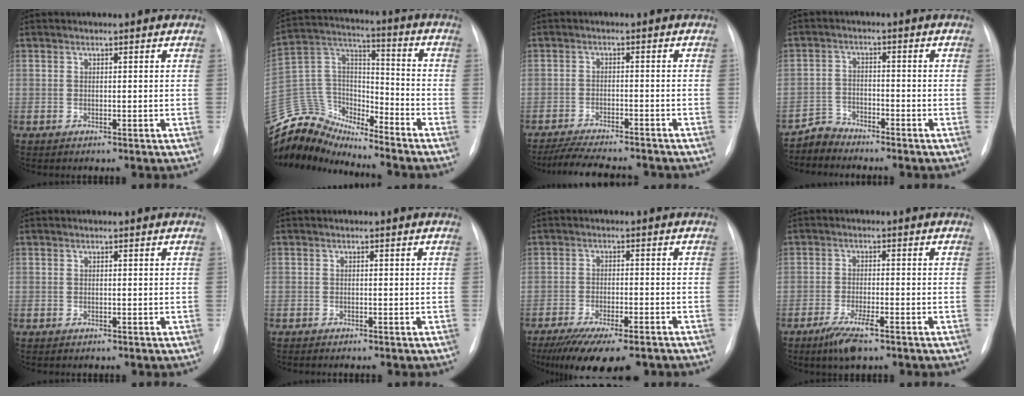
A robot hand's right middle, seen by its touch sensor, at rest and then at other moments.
{"total": 12.9, "force": [-12.6, 2.4, 0.5], "torque": [-0.011, 0.072, -0.245]}
{"total": 11.6, "force": [-10.5, 1.8, 4.7], "torque": [-0.076, -0.007, -0.152]}
{"total": 3.4, "force": [-3.2, 0.6, -1.1], "torque": [0.027, -0.007, -0.062]}
{"total": 0.0}
{"total": 1.5, "force": [-1.3, 0.3, 0.7], "torque": [-0.009, -0.003, -0.015]}
{"total": 15.0, "force": [-11.8, 3.5, 8.6], "torque": [-0.135, -0.020, -0.173]}
{"total": 5.2, "force": [-3.4, 0.9, 3.9], "torque": [-0.085, -0.011, -0.060]}